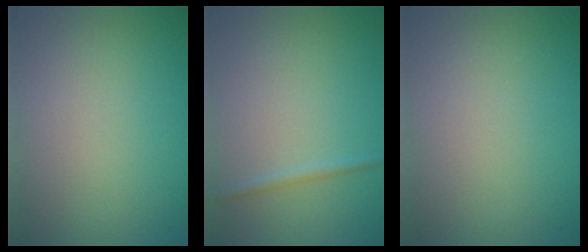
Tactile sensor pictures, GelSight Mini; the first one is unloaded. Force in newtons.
{"total": 0.9, "press": 0.9, "slide": 0.0}
{"total": 0.0}